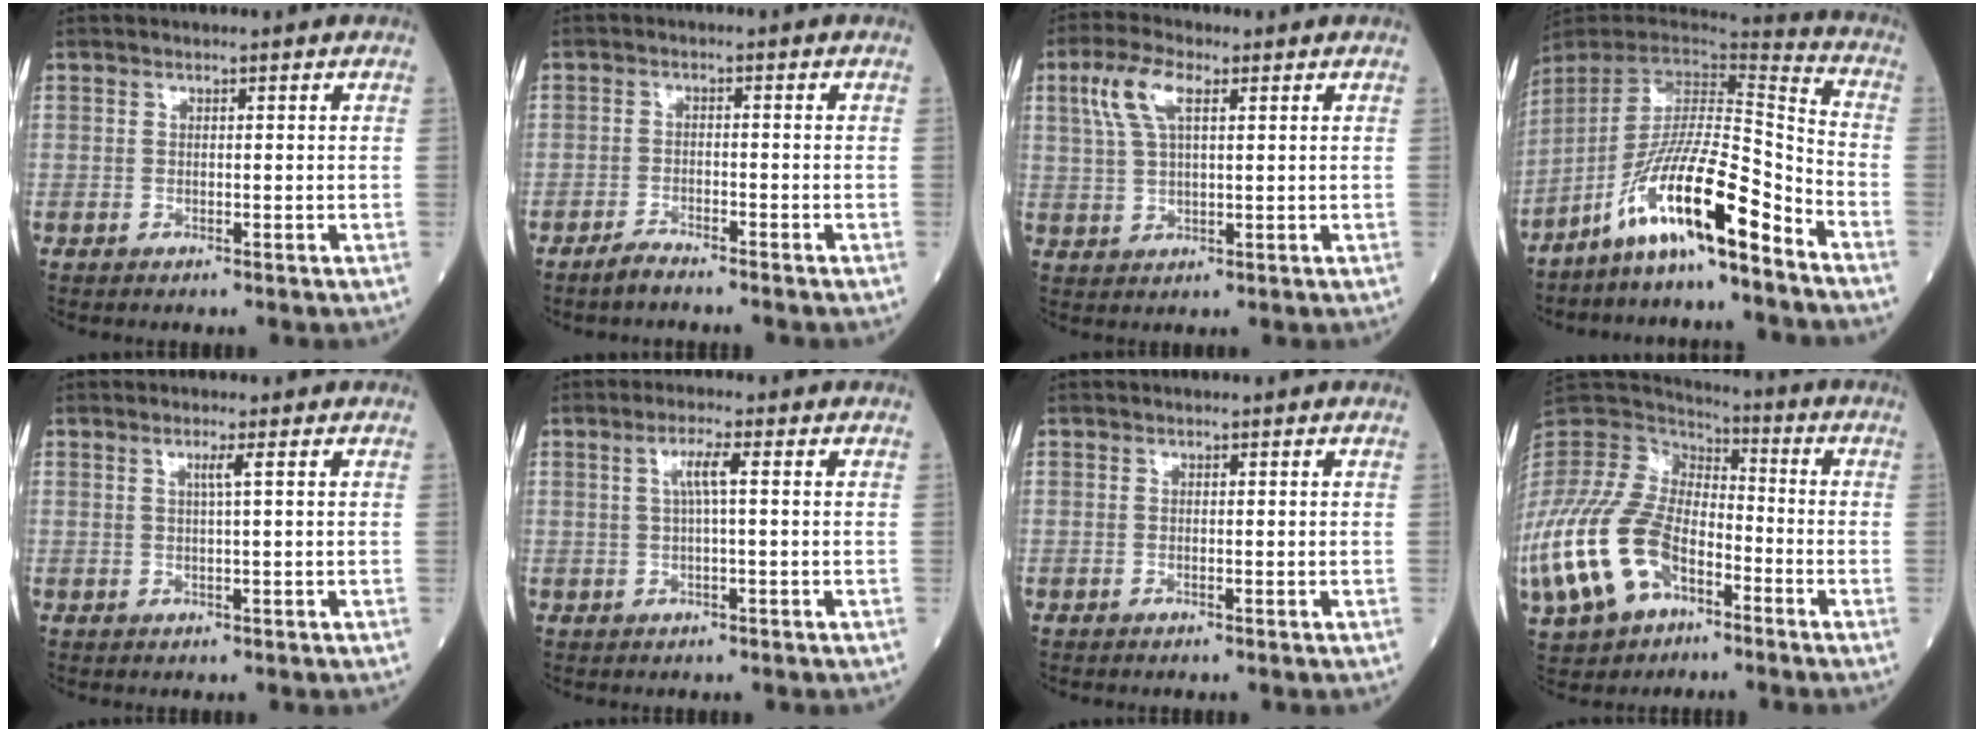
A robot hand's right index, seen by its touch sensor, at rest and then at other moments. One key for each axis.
{"total": 2.5, "fx": -2.3, "fy": 0.2, "fz": 1.0, "tx": -0.025, "ty": -0.004, "tz": -0.044}
{"total": 6.8, "fx": 2.9, "fy": 2.3, "fz": 5.6, "tx": -0.127, "ty": 0.018, "tz": 0.060}
{"total": 15.0, "fx": -9.9, "fy": 1.1, "fz": 11.2, "tx": -0.202, "ty": 0.001, "tz": -0.181}
{"total": 1.6, "fx": 0.6, "fy": -0.5, "fz": 1.4, "tx": -0.029, "ty": -0.003, "tz": 0.011}
{"total": 3.3, "fx": 0.7, "fy": 0.0, "fz": 3.2, "tx": -0.064, "ty": 0.006, "tz": 0.013}
{"total": 0.0}
{"total": 21.4, "fx": -9.7, "fy": 12.2, "fz": 14.7, "tx": -0.369, "ty": -0.012, "tz": -0.180}